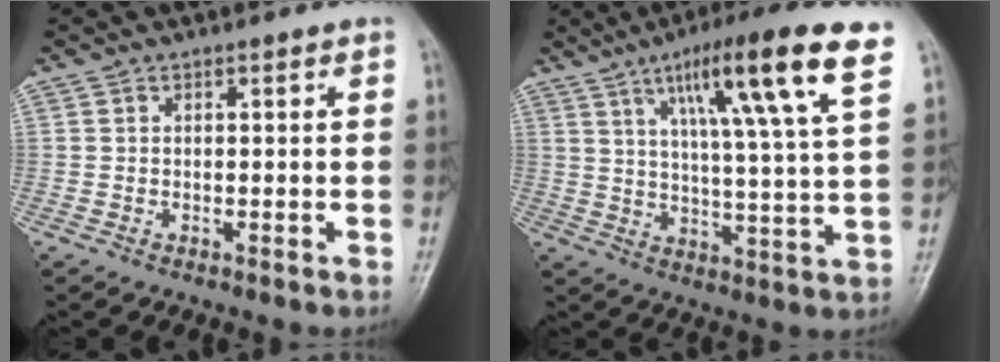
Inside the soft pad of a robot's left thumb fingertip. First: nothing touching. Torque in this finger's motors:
{"motor_torque": [0.54, 0.42, 1.76, -1.01, 0.14]}